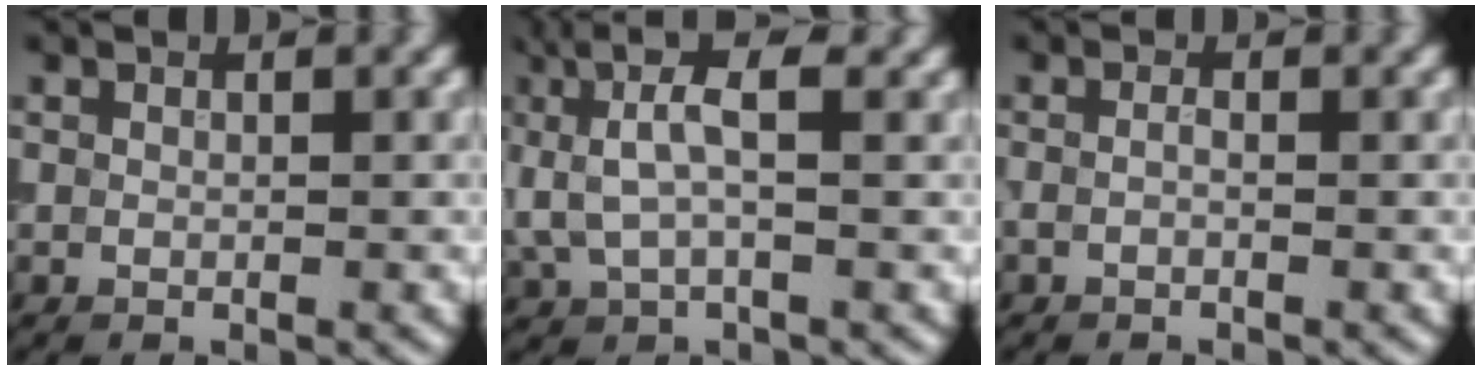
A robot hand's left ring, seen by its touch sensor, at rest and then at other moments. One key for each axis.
{"total": 4.5, "fx": 1.2, "fy": 1.7, "fz": 4.0, "tx": -0.081, "ty": 0.006, "tz": 0.020}
{"total": 0.7, "fx": -0.3, "fy": 0.1, "fz": 0.6, "tx": -0.014, "ty": -0.003, "tz": -0.006}